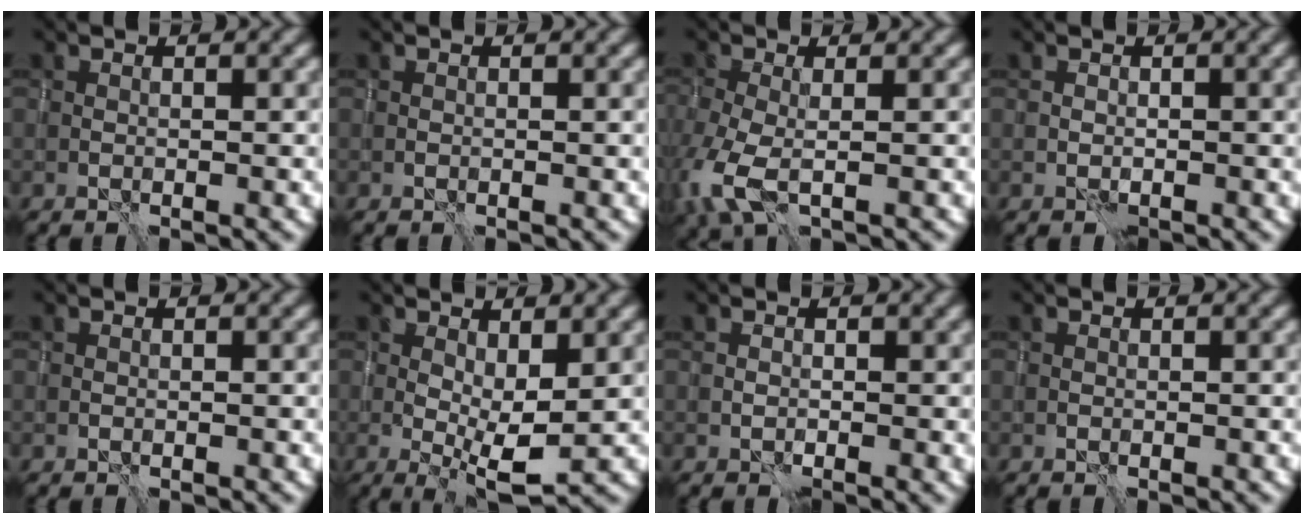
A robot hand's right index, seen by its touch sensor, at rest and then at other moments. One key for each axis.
{"total": 0.0}
{"total": 5.2, "fx": -1.8, "fy": 2.3, "fz": 4.2, "tx": -0.118, "ty": -0.017, "tz": -0.042}
{"total": 0.6, "fx": 0.2, "fy": 0.1, "fz": 0.6, "tx": -0.009, "ty": 0.002, "tz": 0.001}
{"total": 0.0}
{"total": 4.4, "fx": 0.1, "fy": 1.4, "fz": 4.2, "tx": -0.072, "ty": -0.007, "tz": 0.003}
{"total": 1.6, "fx": -0.2, "fy": 1.3, "fz": 1.0, "tx": -0.014, "ty": -0.007, "tz": 0.000}
{"total": 0.0}